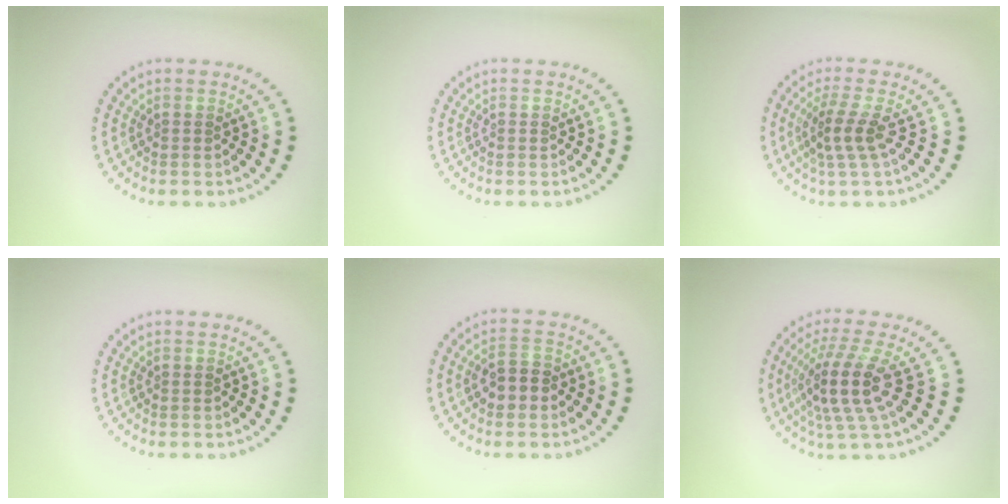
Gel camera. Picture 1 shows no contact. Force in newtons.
{"total": 0.0}
{"total": 2.6, "press": 1.8, "slide": 1.9}
{"total": 0.0}
{"total": 2.5, "press": 2.5, "slide": 0.3}
{"total": 5.0, "press": 3.6, "slide": 3.4}